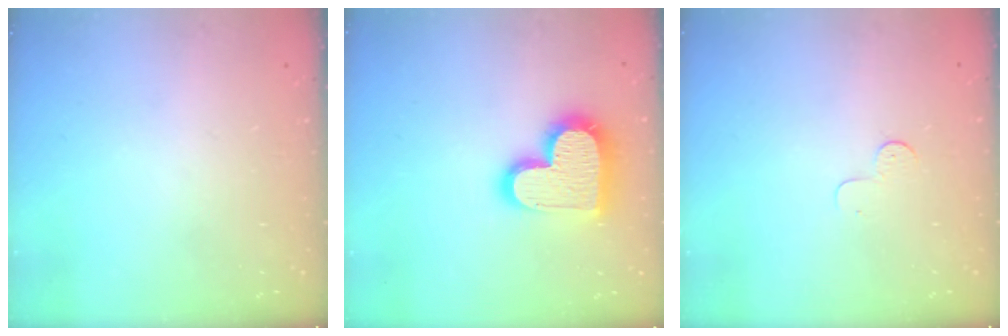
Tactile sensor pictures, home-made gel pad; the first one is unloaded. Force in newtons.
{"total": 17.7, "press": 17.7, "slide": 1.2}
{"total": 3.2, "press": 3.2, "slide": 0.4}